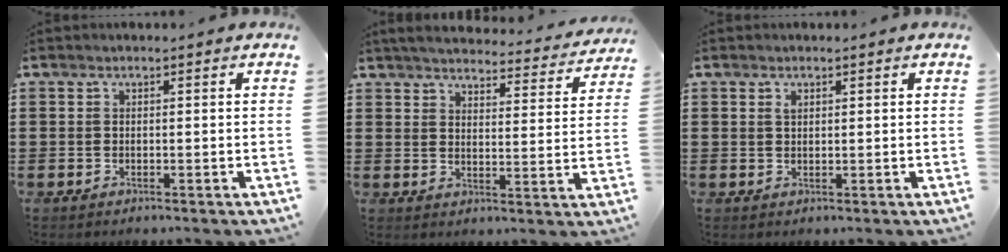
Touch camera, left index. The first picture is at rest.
{"total": 4.1, "force": [4.0, 0.1, 0.8], "torque": [-0.037, -0.029, 0.066]}
{"total": 0.9, "force": [0.6, 0.5, 0.6], "torque": [-0.014, 0.002, 0.011]}